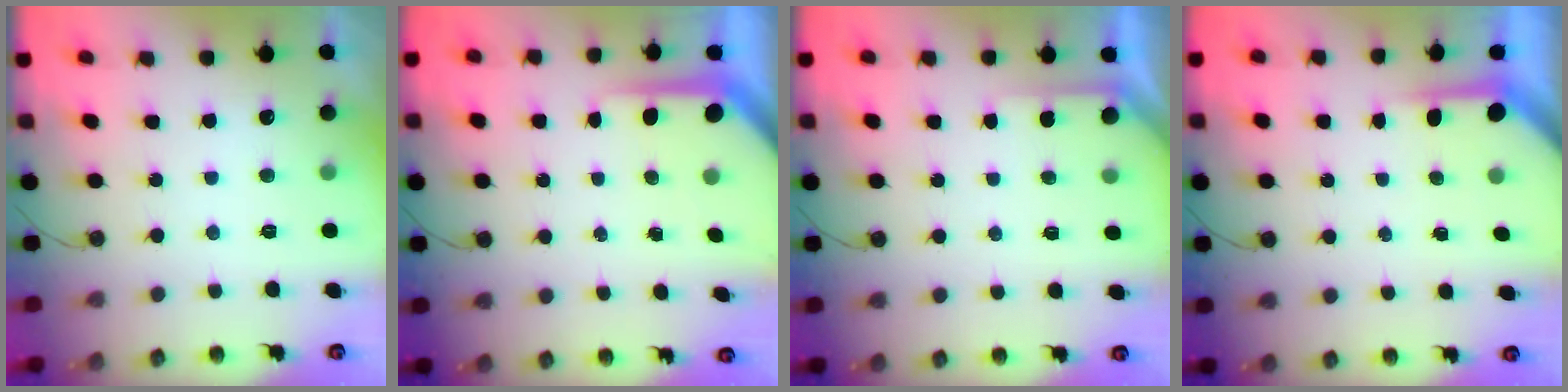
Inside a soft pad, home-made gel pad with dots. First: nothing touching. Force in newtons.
{"total": 6.0, "press": 5.9, "slide": 0.4}
{"total": 2.9, "press": 2.8, "slide": 0.2}
{"total": 3.9, "press": 3.8, "slide": 0.3}